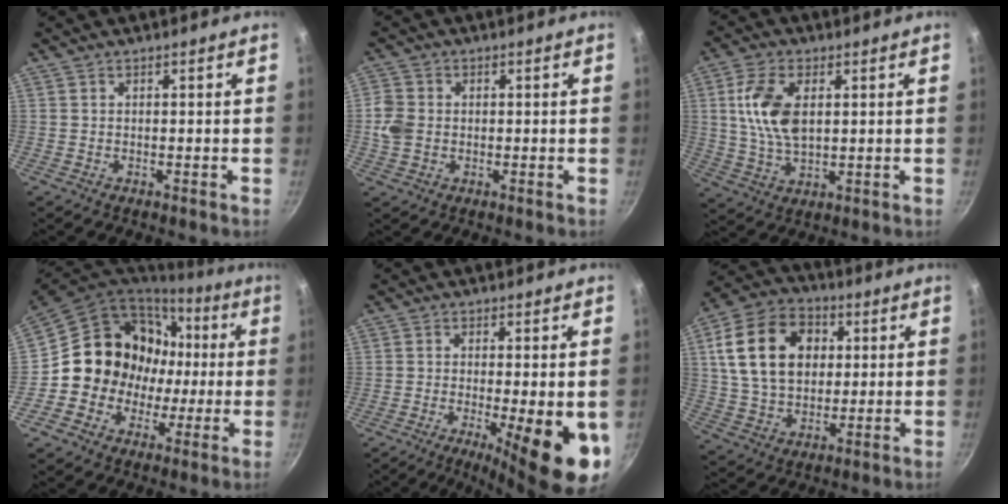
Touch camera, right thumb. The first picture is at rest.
{"total": 5.3, "force": [-0.2, 4.3, 3.1], "torque": [-0.055, 0.005, -0.006]}
{"total": 10.9, "force": [2.3, 6.1, 8.8], "torque": [-0.165, -0.006, 0.044]}
{"total": 16.4, "force": [-0.1, 15.2, 6.3], "torque": [-0.072, 0.042, -0.002]}
{"total": 14.9, "force": [-4.2, 3.9, 13.7], "torque": [-0.181, -0.008, -0.052]}
{"total": 18.1, "force": [4.1, 13.1, 11.8], "torque": [-0.190, 0.010, 0.067]}